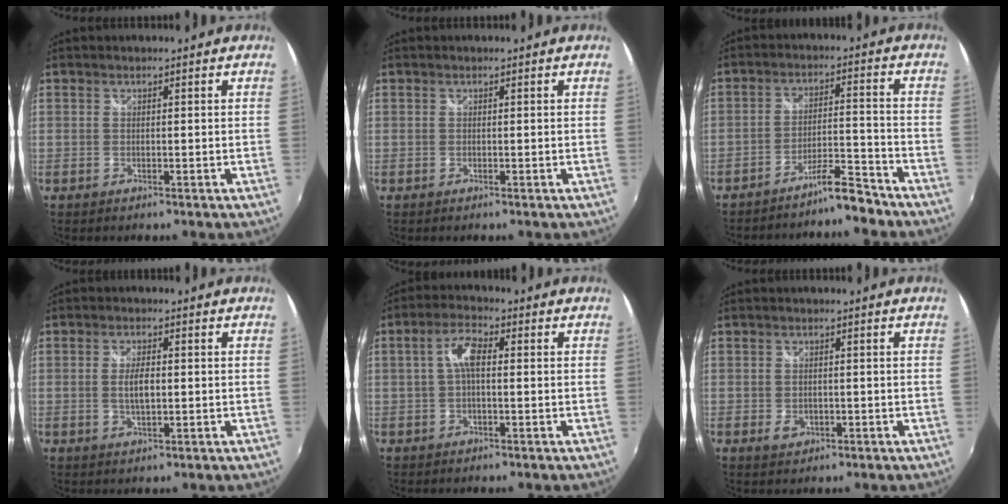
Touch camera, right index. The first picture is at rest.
{"total": 0.0}
{"total": 6.7, "force": [-6.2, 0.7, 2.5], "torque": [-0.050, 0.015, -0.099]}
{"total": 3.9, "force": [-0.2, 1.4, 3.6], "torque": [-0.068, -0.001, -0.001]}
{"total": 5.0, "force": [0.3, 2.0, 4.6], "torque": [-0.091, 0.014, 0.004]}
{"total": 2.7, "force": [-0.9, 2.1, 1.5], "torque": [-0.028, -0.003, -0.013]}